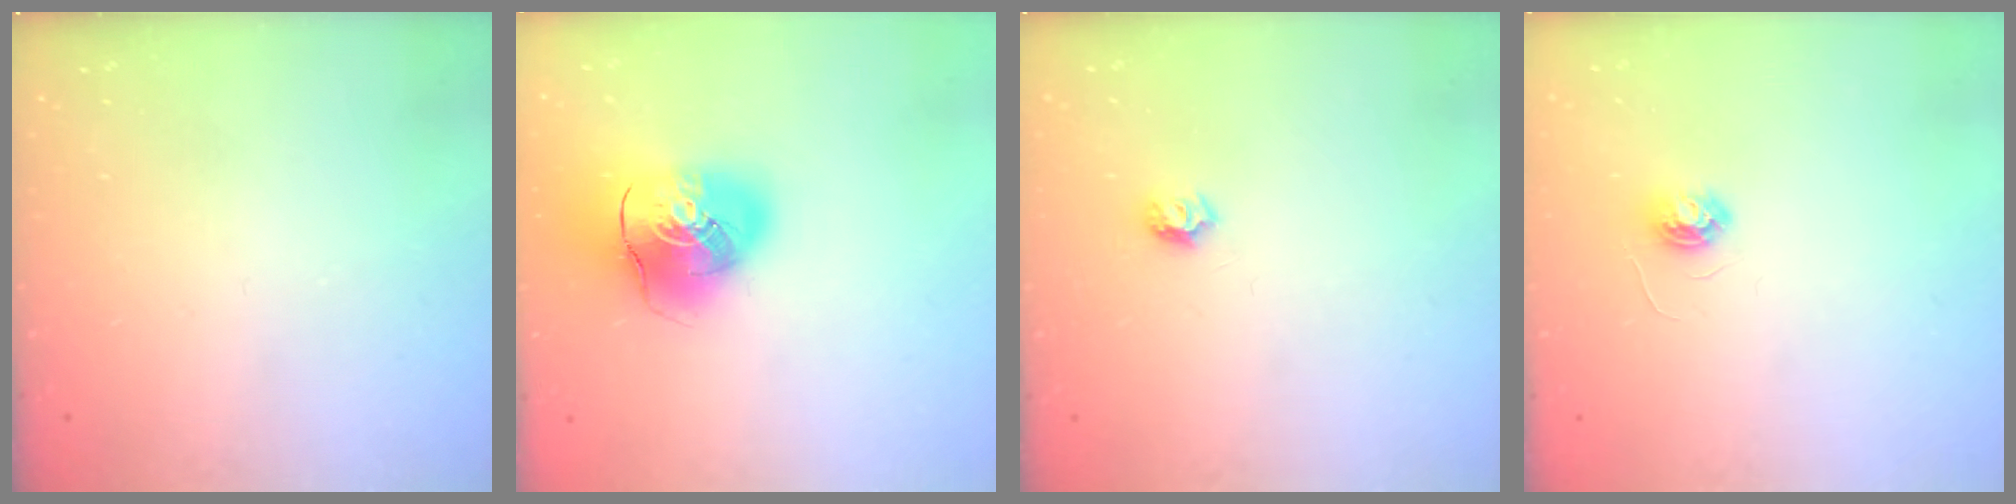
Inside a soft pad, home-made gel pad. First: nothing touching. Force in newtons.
{"total": 14.8, "press": 14.5, "slide": 2.6}
{"total": 5.5, "press": 5.4, "slide": 0.6}
{"total": 4.0, "press": 4.0, "slide": 0.3}